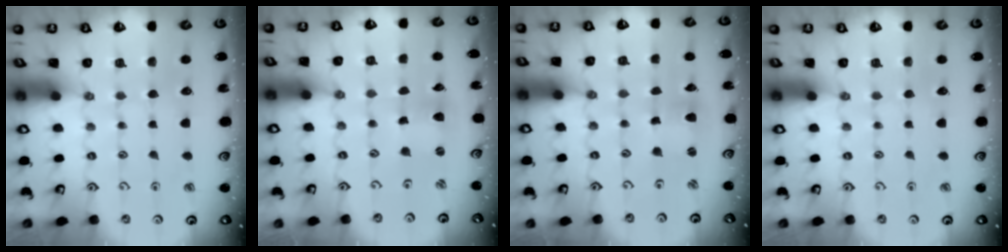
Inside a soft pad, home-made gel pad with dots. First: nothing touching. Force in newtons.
{"total": 2.6, "press": 2.6, "slide": 0.1}
{"total": 1.8, "press": 1.8, "slide": 0.2}
{"total": 0.0}